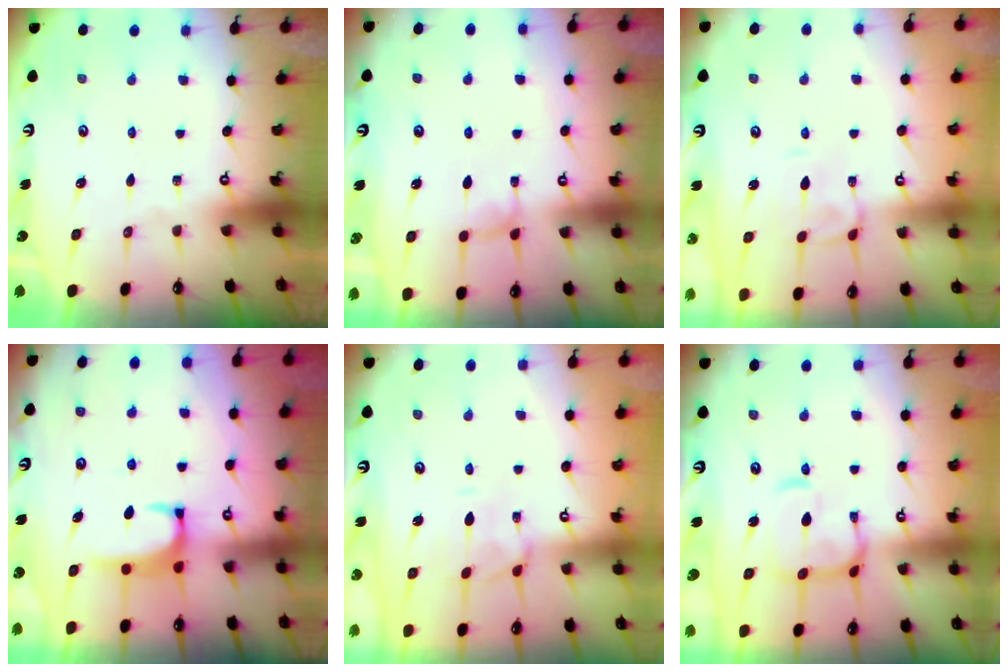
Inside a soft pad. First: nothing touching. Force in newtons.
{"total": 0.5, "press": 0.3, "slide": 0.4}
{"total": 1.7, "press": 1.5, "slide": 0.8}
{"total": 1.9, "press": 1.9, "slide": 0.3}
{"total": 0.9, "press": 0.5, "slide": 0.7}
{"total": 7.6, "press": 7.5, "slide": 0.9}